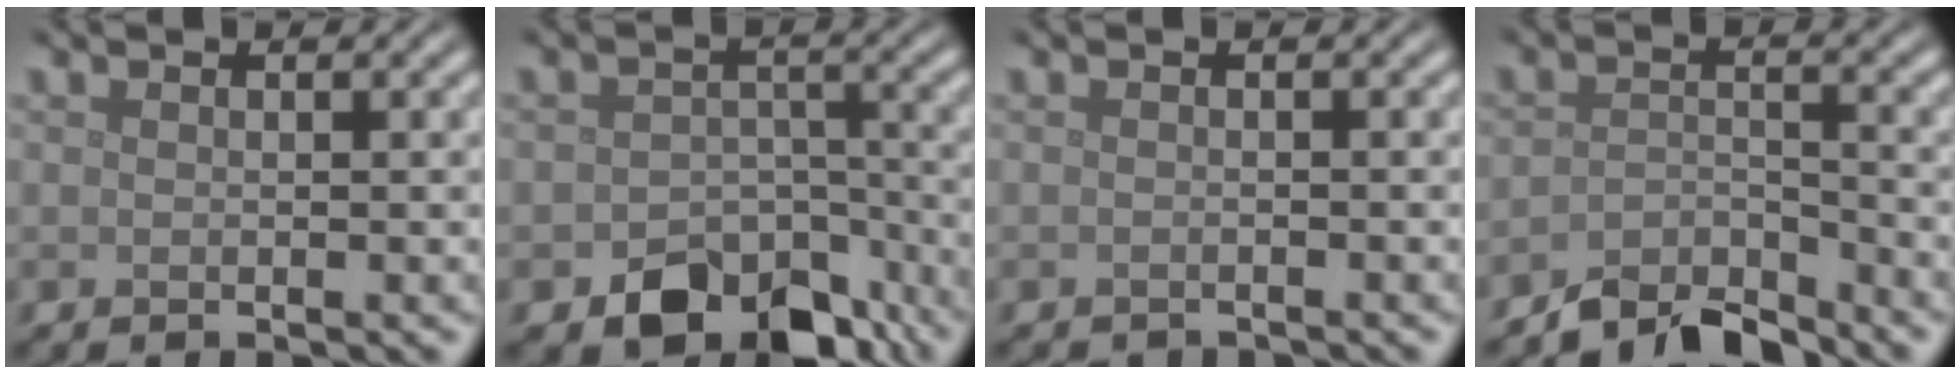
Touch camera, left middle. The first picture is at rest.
{"total": 7.5, "force": [-5.1, 4.6, 3.0], "torque": [-0.031, -0.013, -0.078]}
{"total": 1.6, "force": [-1.6, 0.1, 0.1], "torque": [0.005, -0.007, -0.022]}
{"total": 4.2, "force": [-4.0, 0.8, 1.2], "torque": [-0.022, 0.000, -0.078]}